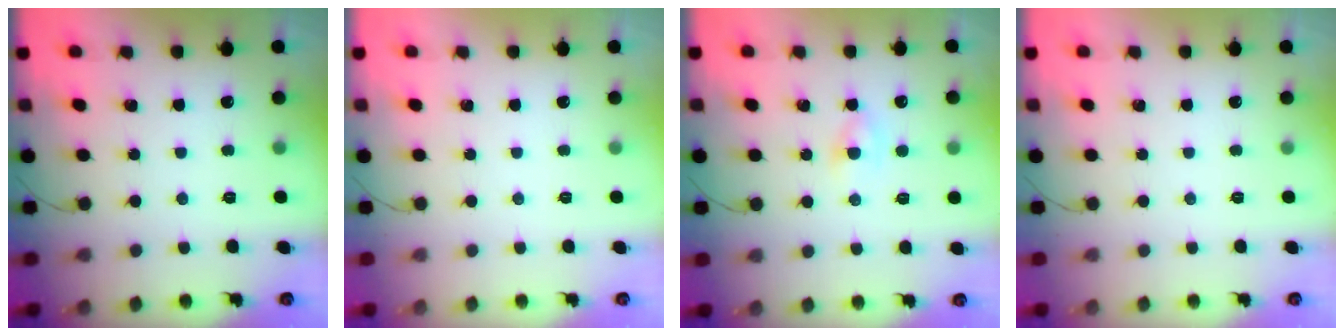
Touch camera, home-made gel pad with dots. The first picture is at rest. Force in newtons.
{"total": 0.0}
{"total": 2.5, "press": 2.4, "slide": 0.9}
{"total": 0.0}